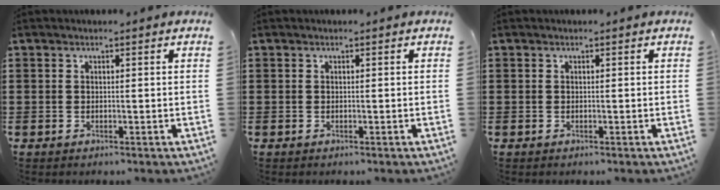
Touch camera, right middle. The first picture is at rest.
{"total": 0.0}
{"total": 0.0}